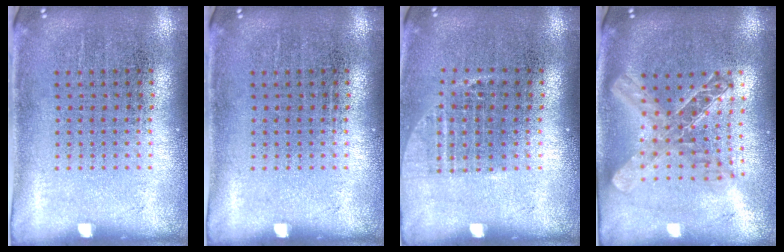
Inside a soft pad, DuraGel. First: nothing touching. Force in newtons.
{"total": 0.0}
{"total": 1.0, "press": 0.9, "slide": 0.5}
{"total": 2.0, "press": 1.7, "slide": 1.0}